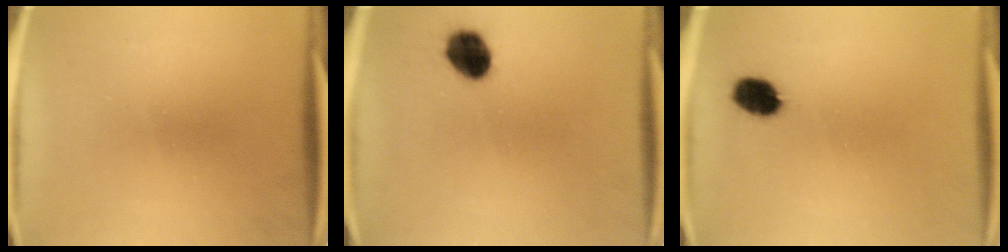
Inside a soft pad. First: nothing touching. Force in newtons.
{"total": 8.0}
{"total": 5.5}